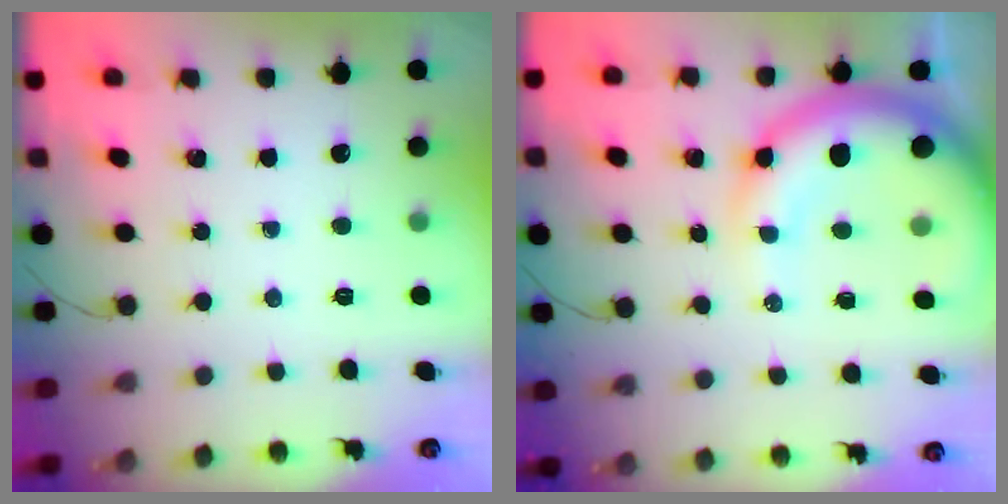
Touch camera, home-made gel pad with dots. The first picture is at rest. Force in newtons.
{"total": 14.0, "press": 13.6, "slide": 3.6}